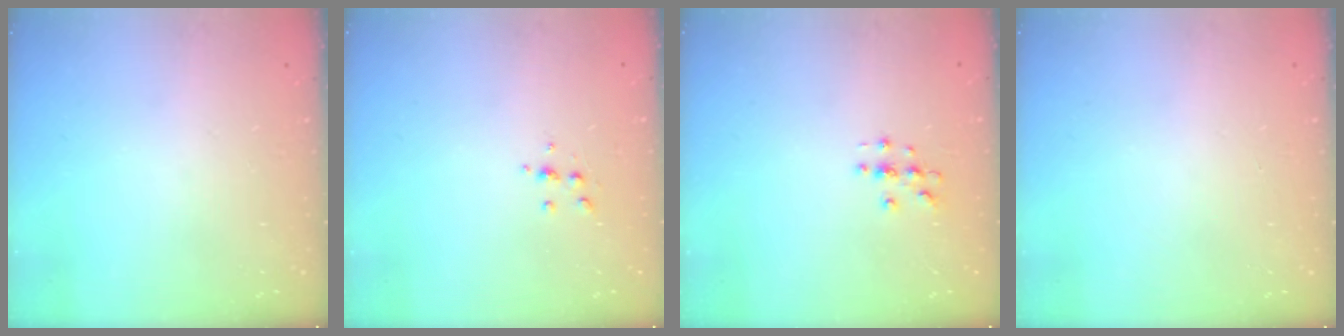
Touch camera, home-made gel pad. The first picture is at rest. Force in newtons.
{"total": 4.9, "press": 4.8, "slide": 1.1}
{"total": 2.9, "press": 2.9, "slide": 0.3}
{"total": 0.0}